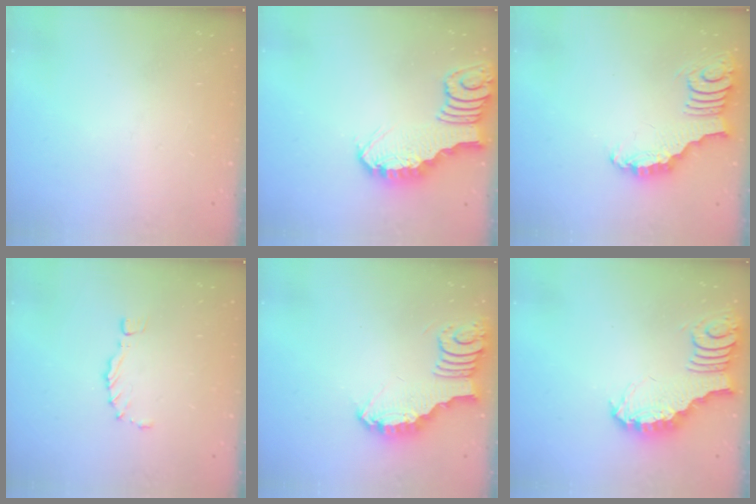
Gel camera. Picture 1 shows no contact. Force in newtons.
{"total": 2.8, "press": 2.8, "slide": 0.4}
{"total": 3.4, "press": 3.3, "slide": 0.6}
{"total": 0.9, "press": 0.9, "slide": 0.4}
{"total": 3.8, "press": 3.8, "slide": 0.3}
{"total": 3.8, "press": 3.7, "slide": 0.6}